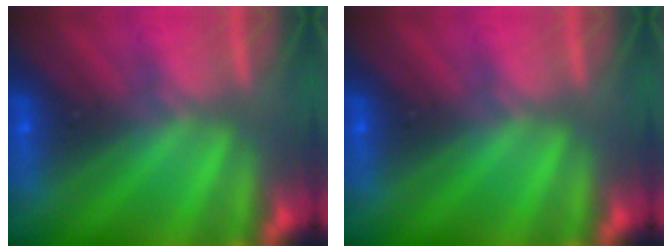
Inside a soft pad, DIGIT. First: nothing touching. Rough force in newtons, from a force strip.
{"total": 0.0}